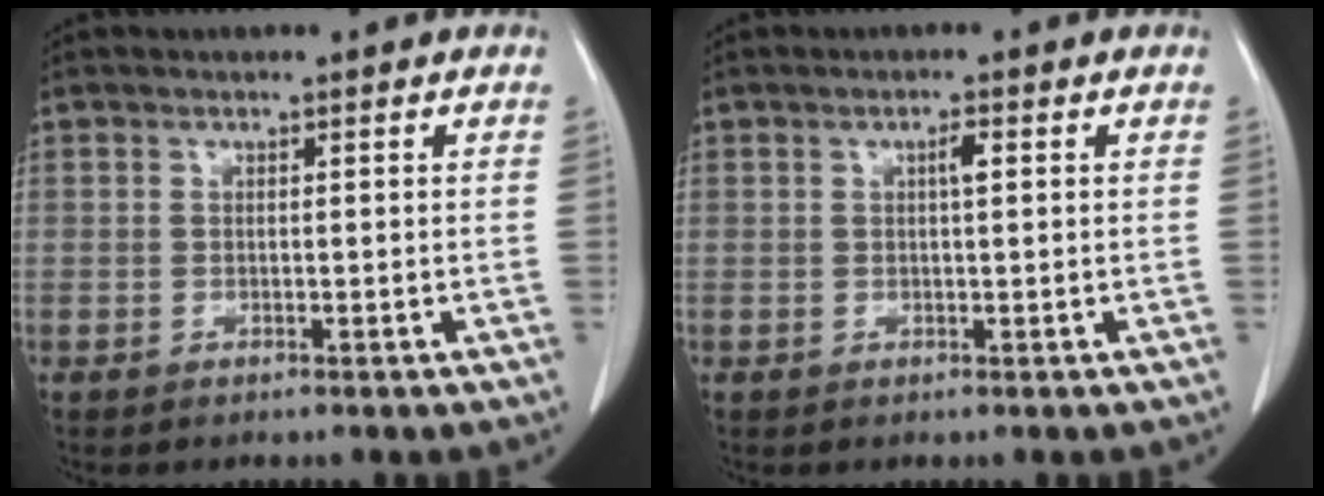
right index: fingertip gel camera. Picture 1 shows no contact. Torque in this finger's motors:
{"motor_torque": [0.13, -0.07, 0.03, 0.02]}